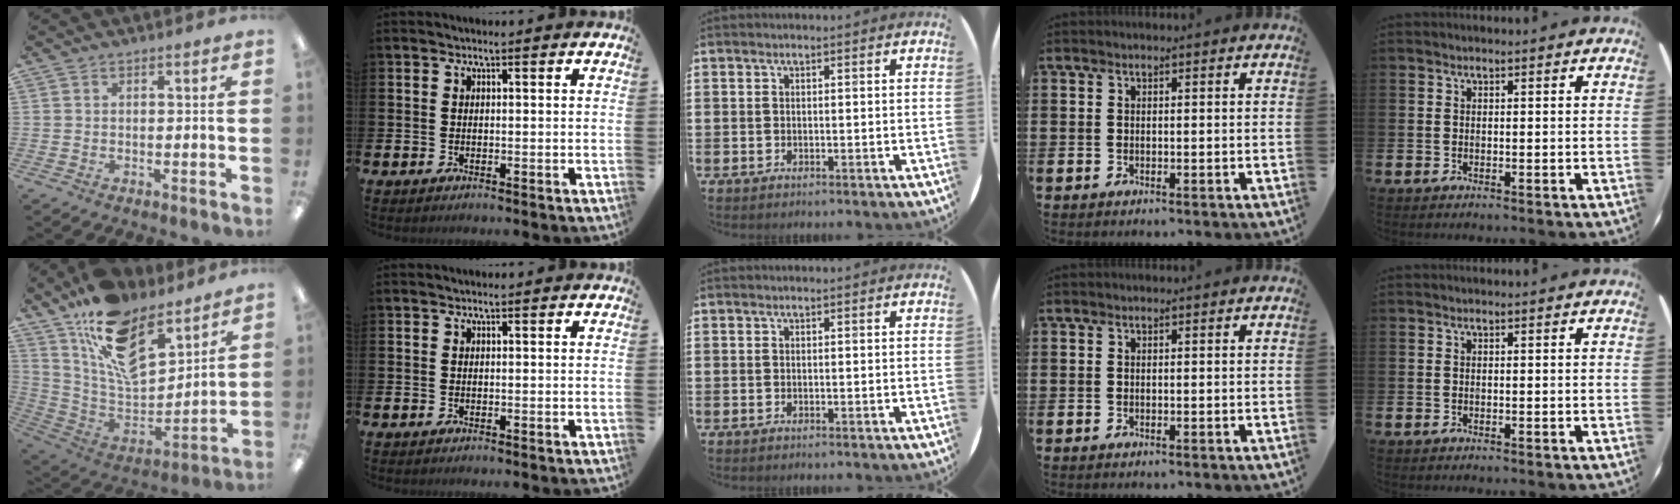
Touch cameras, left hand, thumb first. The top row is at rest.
{"thumb": {"total": 18.0, "force": [11.9, 8.9, 10.2], "torque": [-0.182, -0.077, 0.217]}}